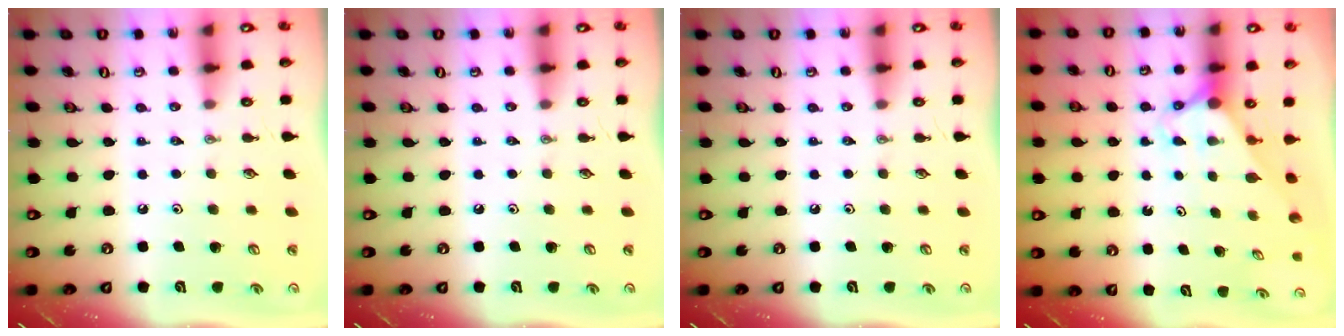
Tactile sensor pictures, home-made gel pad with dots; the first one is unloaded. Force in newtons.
{"total": 0.0}
{"total": 0.0}
{"total": 2.8, "press": 2.8, "slide": 0.0}